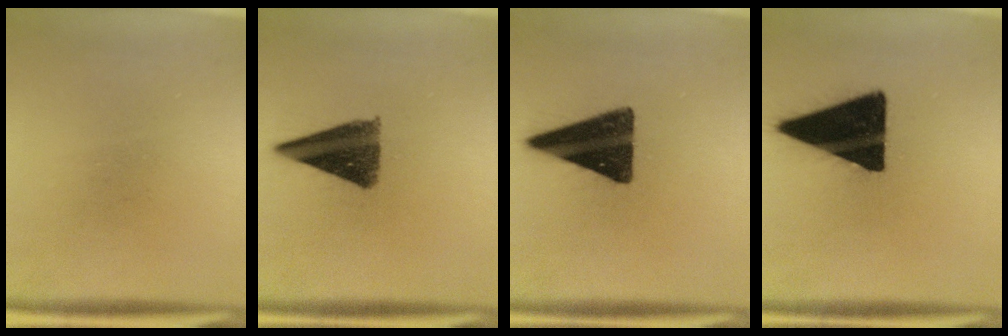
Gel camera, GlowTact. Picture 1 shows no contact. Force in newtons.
{"total": 10.4}
{"total": 15.4}
{"total": 19.9}